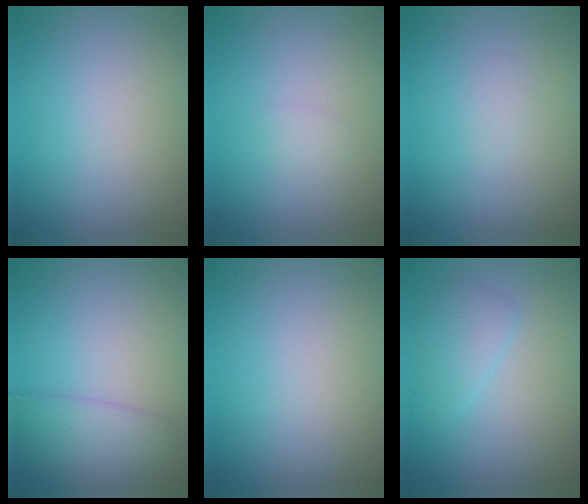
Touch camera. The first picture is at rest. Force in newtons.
{"total": 0.7, "press": 0.7, "slide": 0.0}
{"total": 0.5, "press": 0.5, "slide": 0.1}
{"total": 2.9, "press": 2.9, "slide": 0.1}
{"total": 0.0}
{"total": 1.9, "press": 1.9, "slide": 0.1}